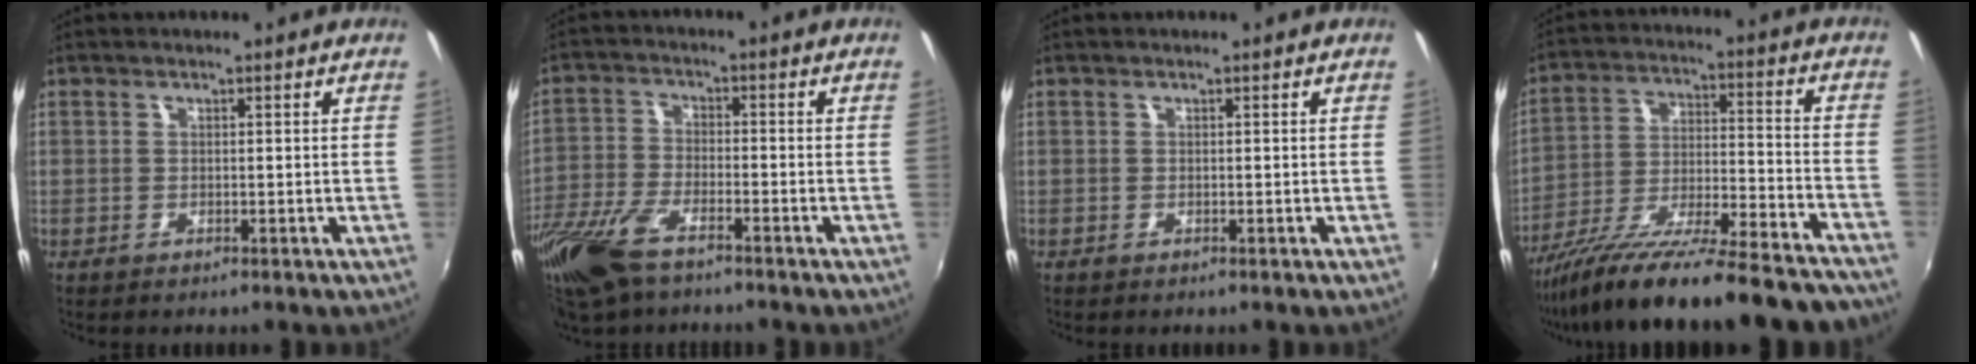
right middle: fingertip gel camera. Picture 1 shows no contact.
{"total": 12.1, "force": [-8.3, 4.3, 7.6], "torque": [-0.181, -0.025, -0.169]}
{"total": 0.0}
{"total": 25.3, "force": [-21.4, 3.3, 13.1], "torque": [-0.225, -0.057, -0.321]}